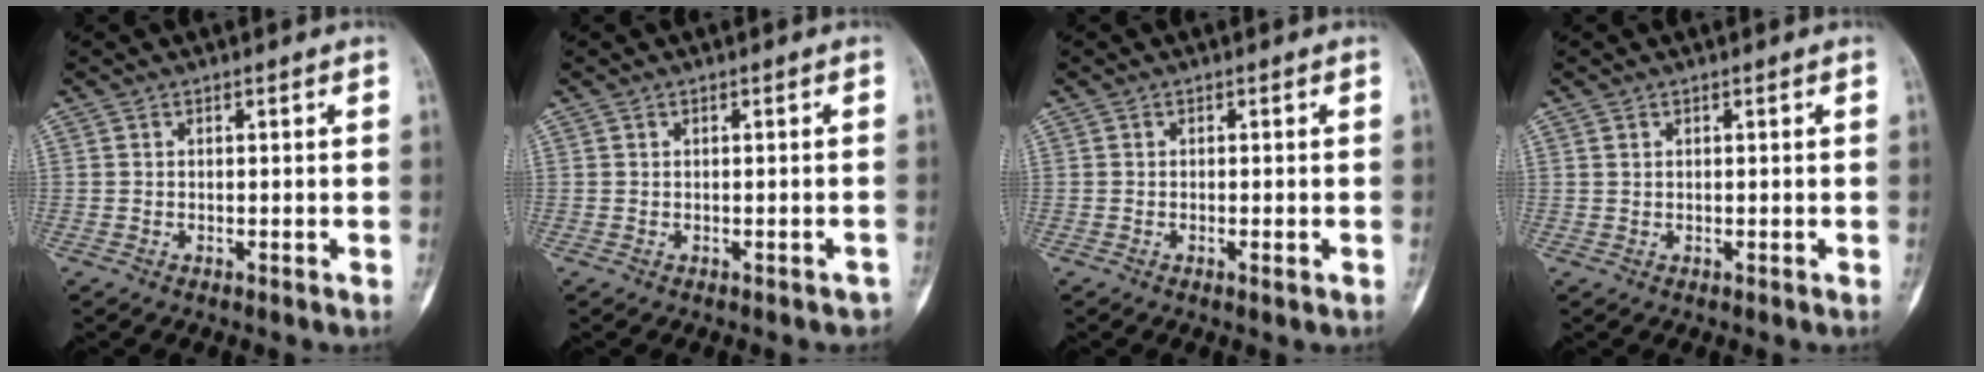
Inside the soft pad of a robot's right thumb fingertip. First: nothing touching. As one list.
[{"total": 1.3, "force": [-0.9, 0.7, 0.6], "torque": [-0.004, 0.012, -0.007]}, {"total": 1.2, "force": [-0.5, 0.3, 1.1], "torque": [-0.017, -0.002, -0.007]}, {"total": 0.6, "force": [0.4, 0.4, 0.2], "torque": [-0.004, 0.001, 0.009]}]